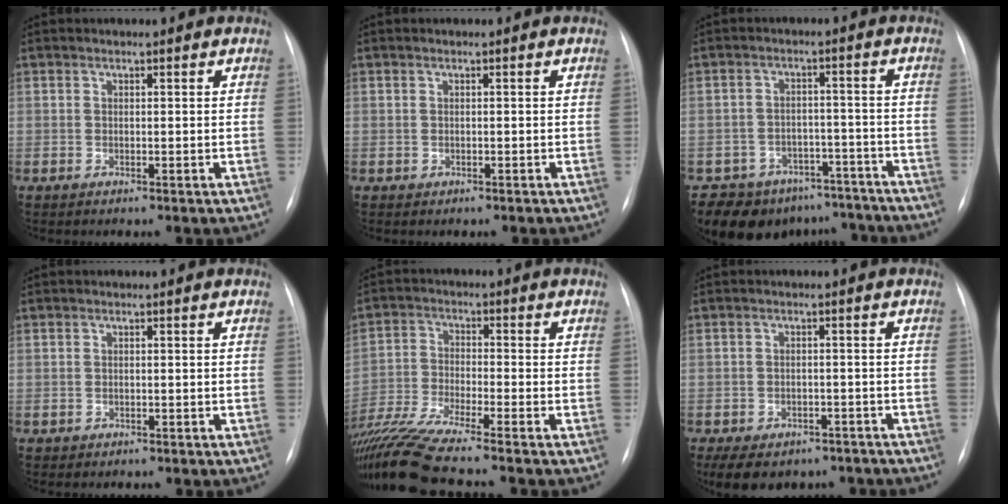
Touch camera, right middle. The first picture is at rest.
{"total": 0.0}
{"total": 12.6, "force": [-10.5, 6.8, 1.6], "torque": [-0.011, 0.031, -0.126]}
{"total": 0.0}
{"total": 12.8, "force": [-11.0, -1.6, 6.4], "torque": [-0.120, -0.025, -0.195]}
{"total": 12.7, "force": [-9.3, 7.1, 4.8], "torque": [-0.101, 0.001, -0.107]}